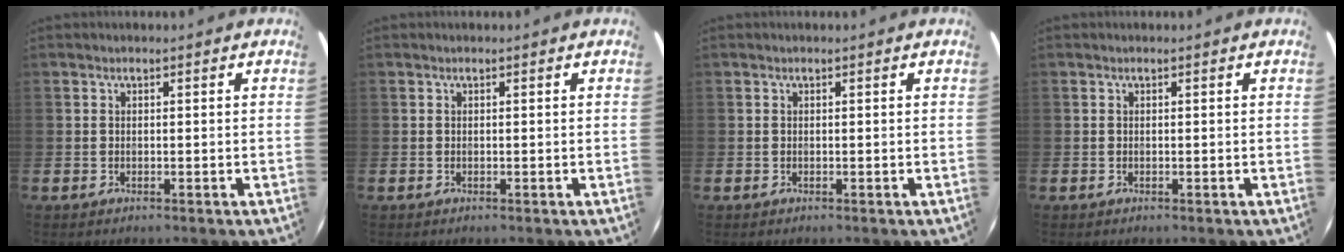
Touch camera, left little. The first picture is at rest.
{"total": 0.0}
{"total": 0.0}
{"total": 0.0}